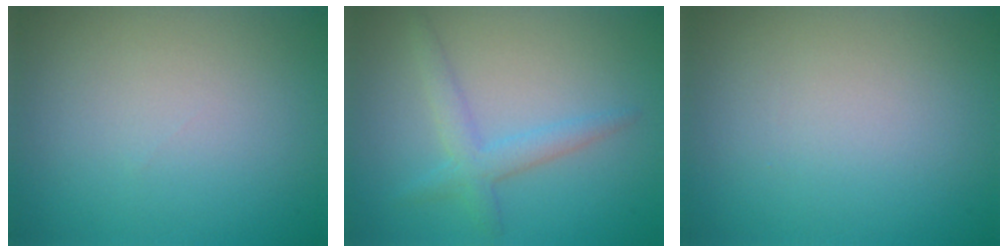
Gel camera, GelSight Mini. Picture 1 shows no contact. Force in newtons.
{"total": 2.5, "press": 2.5, "slide": 0.1}
{"total": 0.0}